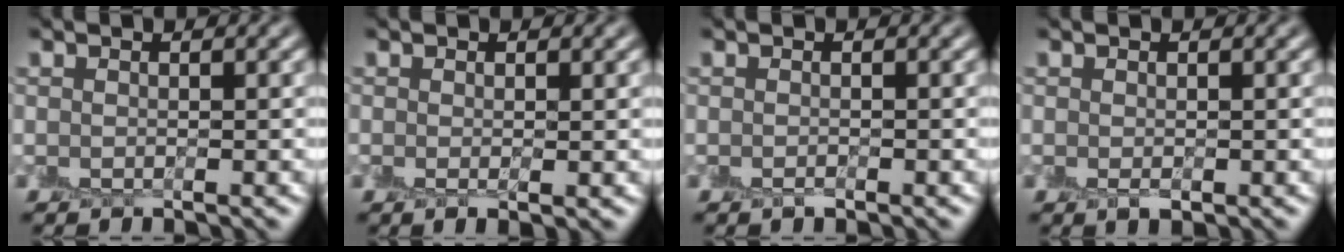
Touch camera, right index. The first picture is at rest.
{"total": 1.0, "force": [0.0, 0.2, 1.0], "torque": [-0.012, -0.005, 0.000]}
{"total": 0.6, "force": [-0.5, 0.1, 0.2], "torque": [-0.005, -0.003, -0.007]}
{"total": 1.0, "force": [-0.4, 0.6, 0.8], "torque": [-0.013, -0.007, -0.003]}